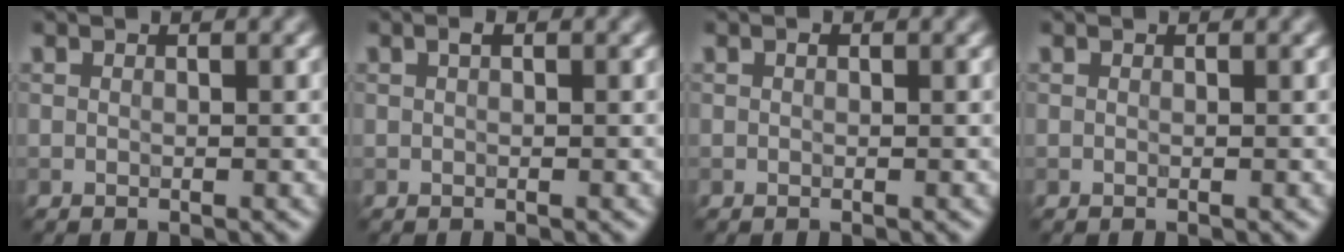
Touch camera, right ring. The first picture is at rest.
{"total": 0.6, "force": [0.1, 0.3, 0.5], "torque": [-0.011, 0.002, 0.002]}
{"total": 0.0}
{"total": 0.0}